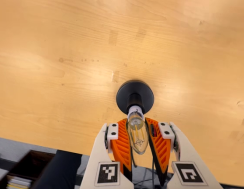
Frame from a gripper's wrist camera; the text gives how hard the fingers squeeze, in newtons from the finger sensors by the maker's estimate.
{"total": 21.6, "left": 21.0, "right": 22.1}